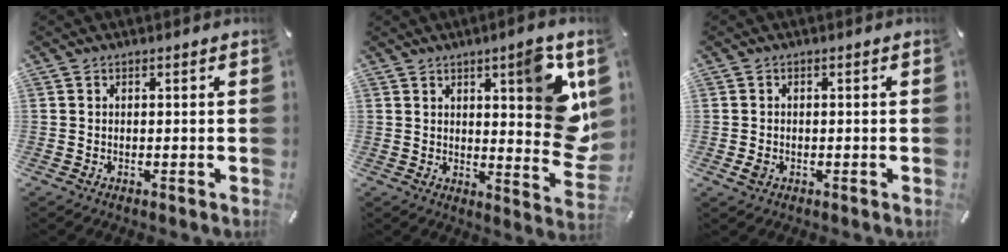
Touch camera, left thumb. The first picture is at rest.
{"total": 14.7, "force": [5.4, 4.3, 13.0], "torque": [-0.148, -0.050, 0.087]}
{"total": 2.0, "force": [-0.7, 1.5, 1.1], "torque": [-0.019, 0.003, -0.011]}